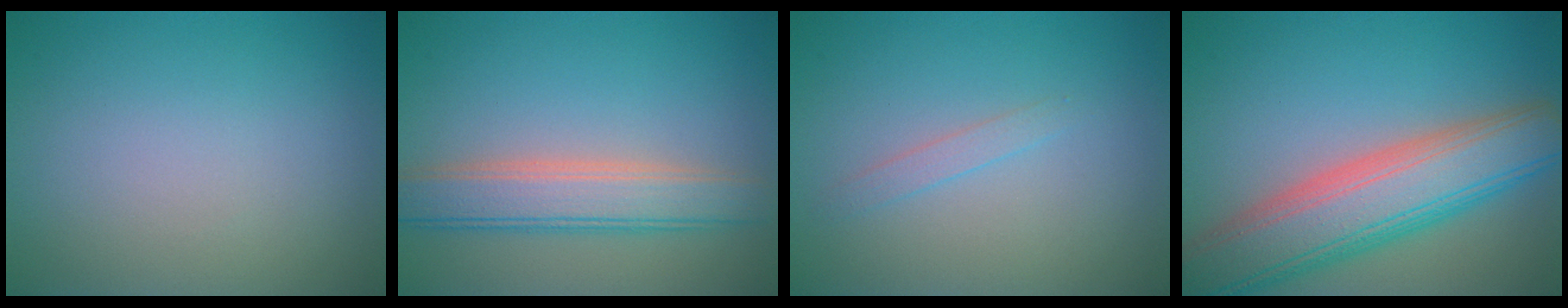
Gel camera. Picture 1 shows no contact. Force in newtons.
{"total": 4.9, "press": 4.9, "slide": 0.3}
{"total": 1.0, "press": 1.0, "slide": 0.1}
{"total": 9.5, "press": 9.5, "slide": 0.7}